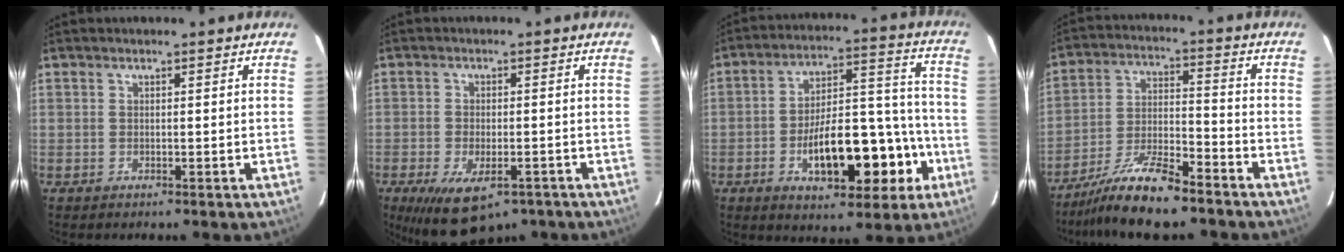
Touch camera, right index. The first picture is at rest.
{"total": 10.5, "force": [-6.5, 4.7, 6.8], "torque": [-0.120, -0.015, -0.095]}
{"total": 16.9, "force": [-5.9, 6.4, 14.4], "torque": [-0.220, 0.032, -0.080]}
{"total": 11.2, "force": [-9.0, 1.3, 6.5], "torque": [-0.121, -0.008, -0.163]}